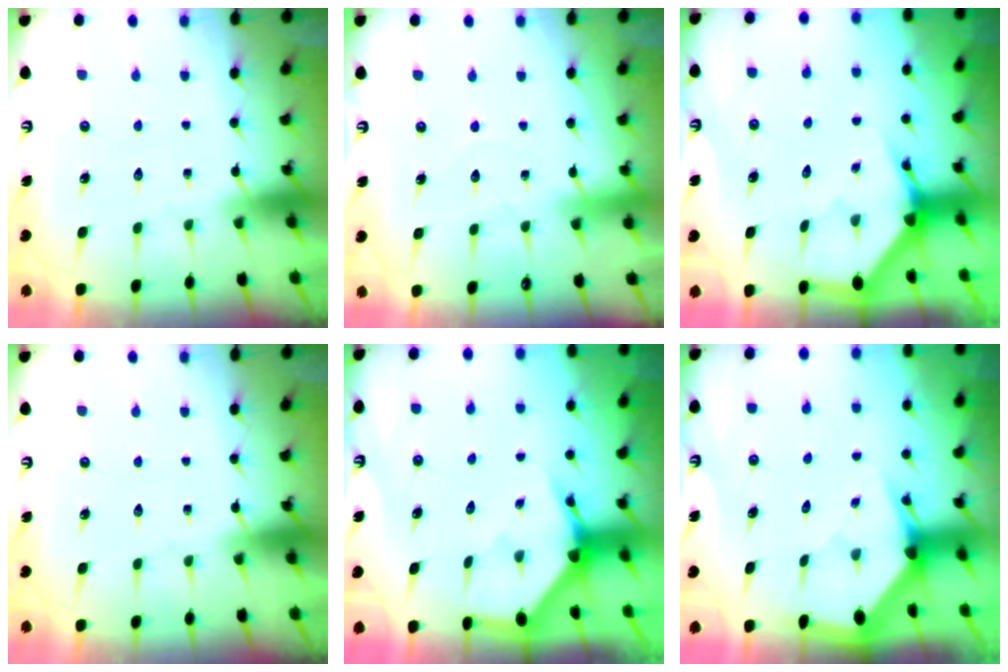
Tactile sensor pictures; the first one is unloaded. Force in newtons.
{"total": 2.9, "press": 2.9, "slide": 0.3}
{"total": 3.6, "press": 3.6, "slide": 0.2}
{"total": 0.0}
{"total": 3.5, "press": 3.5, "slide": 0.3}
{"total": 3.0, "press": 3.0, "slide": 0.2}